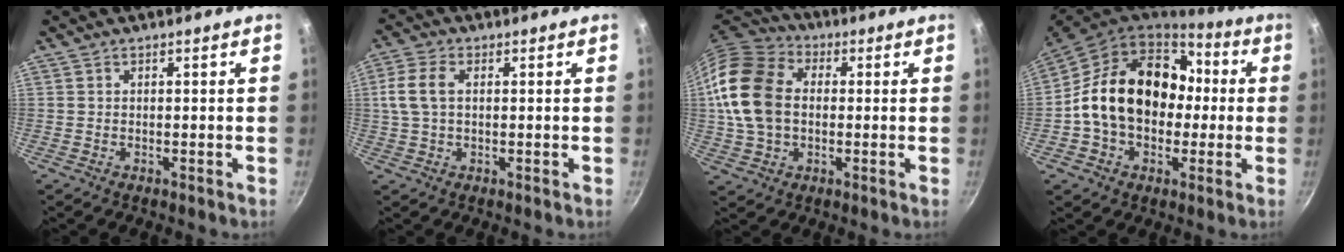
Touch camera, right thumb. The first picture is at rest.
{"total": 6.2, "force": [1.0, 3.7, 4.9], "torque": [-0.105, 0.012, 0.015]}
{"total": 16.2, "force": [0.8, 11.9, 11.0], "torque": [-0.201, 0.020, 0.006]}
{"total": 20.8, "force": [0.6, 15.6, 13.7], "torque": [-0.208, 0.047, 0.008]}